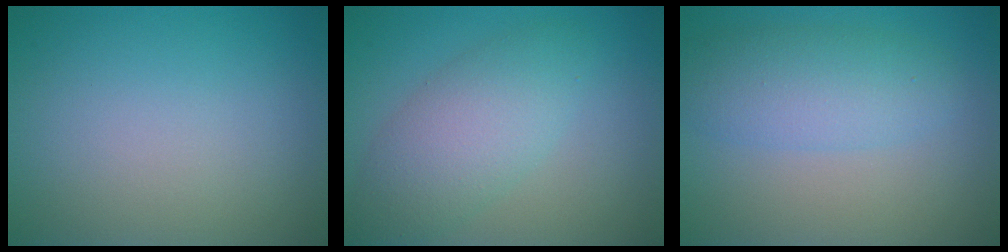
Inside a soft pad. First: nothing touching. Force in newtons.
{"total": 5.0, "press": 5.0, "slide": 0.1}
{"total": 4.3, "press": 4.3, "slide": 0.1}